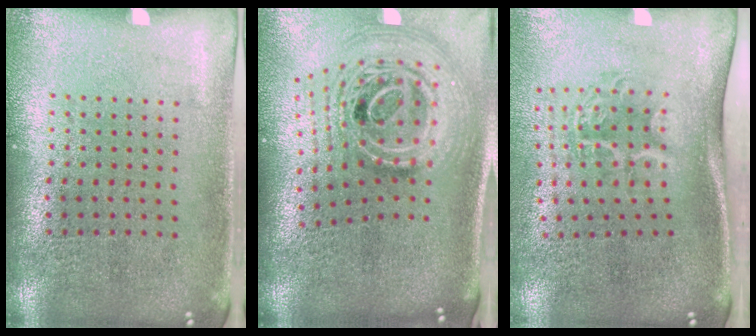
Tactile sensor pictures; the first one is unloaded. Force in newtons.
{"total": 2.9, "press": 2.0, "slide": 2.2}
{"total": 2.0, "press": 1.3, "slide": 1.5}